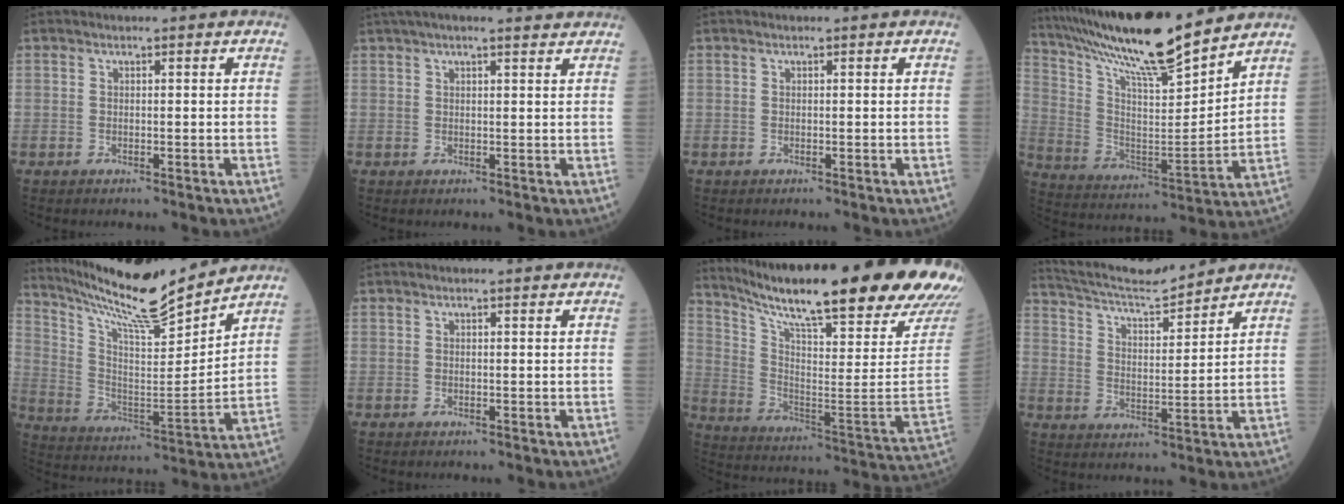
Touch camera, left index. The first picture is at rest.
{"total": 9.3, "force": [8.0, 1.0, 4.6], "torque": [-0.071, 0.034, 0.102]}
{"total": 0.0}
{"total": 18.9, "force": [16.4, 0.6, 9.3], "torque": [-0.175, -0.004, 0.289]}
{"total": 16.6, "force": [15.4, 0.2, 6.1], "torque": [-0.127, -0.016, 0.268]}
{"total": 1.1, "force": [0.9, 0.0, 0.6], "torque": [-0.010, 0.008, 0.014]}
{"total": 31.1, "force": [25.3, 1.6, 18.1], "torque": [-0.313, -0.081, 0.353]}
{"total": 12.5, "force": [12.0, 0.2, 3.5], "torque": [-0.077, 0.013, 0.208]}